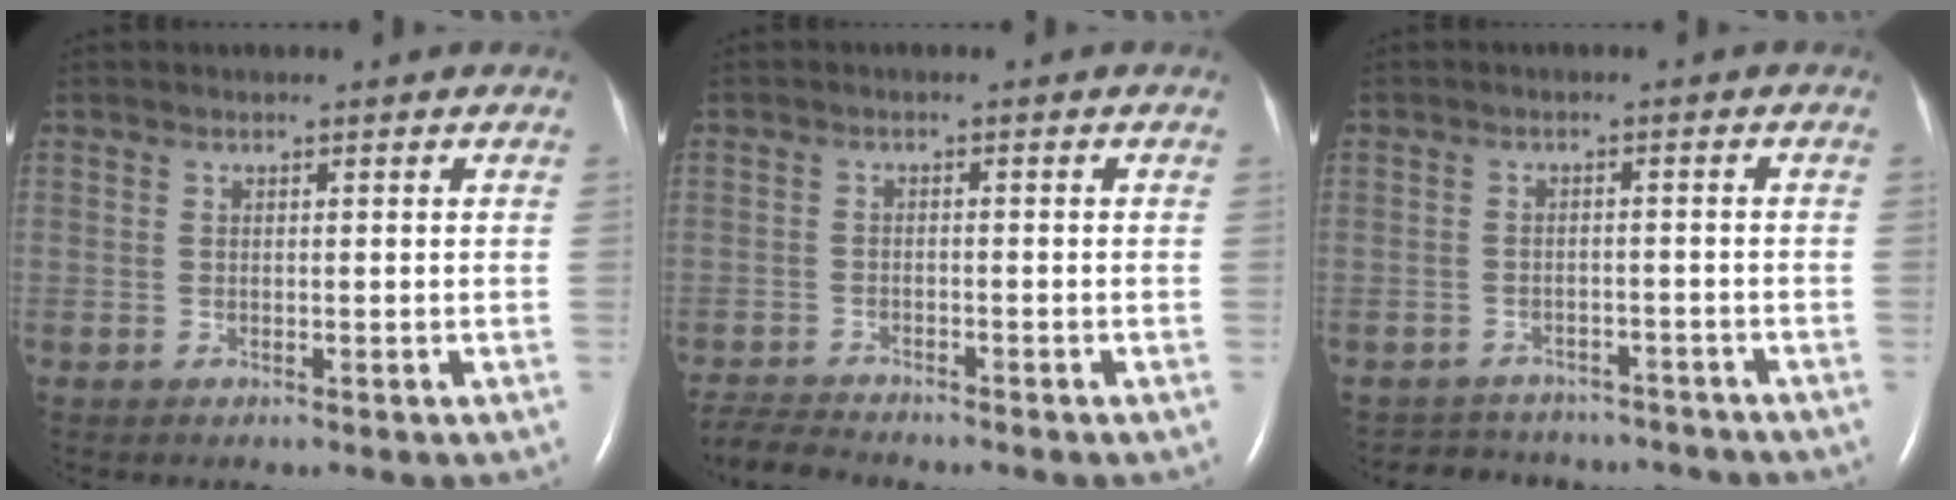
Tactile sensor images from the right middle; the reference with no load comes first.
{"total": 5.0, "force": [-4.9, 0.2, 0.7], "torque": [-0.015, -0.018, -0.087]}
{"total": 9.8, "force": [-9.0, 3.8, 1.3], "torque": [-0.027, 0.016, -0.107]}